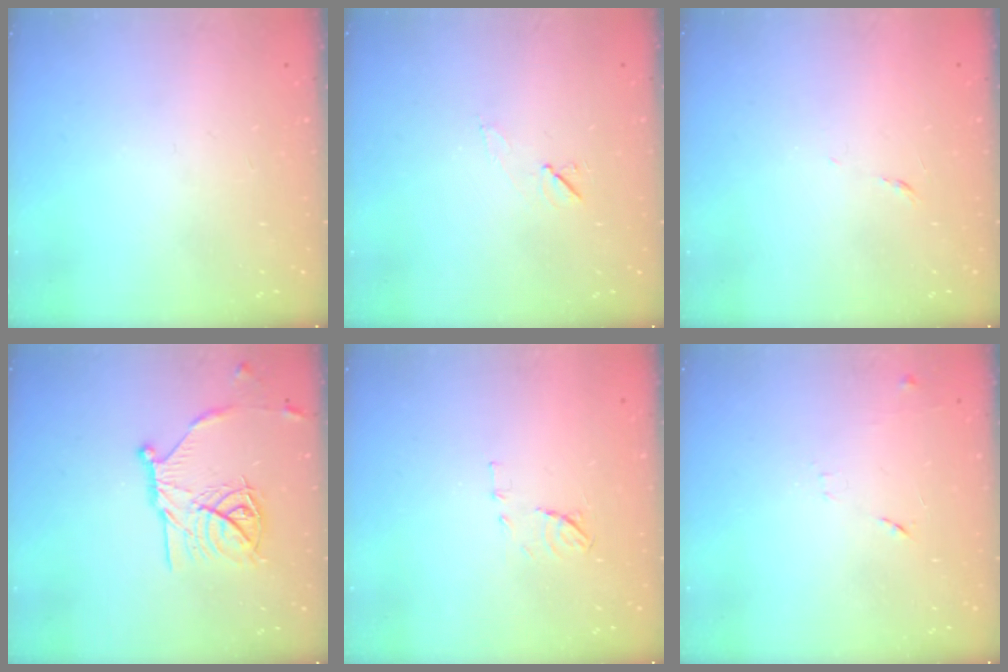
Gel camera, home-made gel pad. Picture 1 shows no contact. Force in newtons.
{"total": 5.2, "press": 4.7, "slide": 2.1}
{"total": 3.9, "press": 3.8, "slide": 0.9}
{"total": 17.0, "press": 17.0, "slide": 1.0}
{"total": 6.9, "press": 6.9, "slide": 0.7}
{"total": 9.2, "press": 9.1, "slide": 0.7}